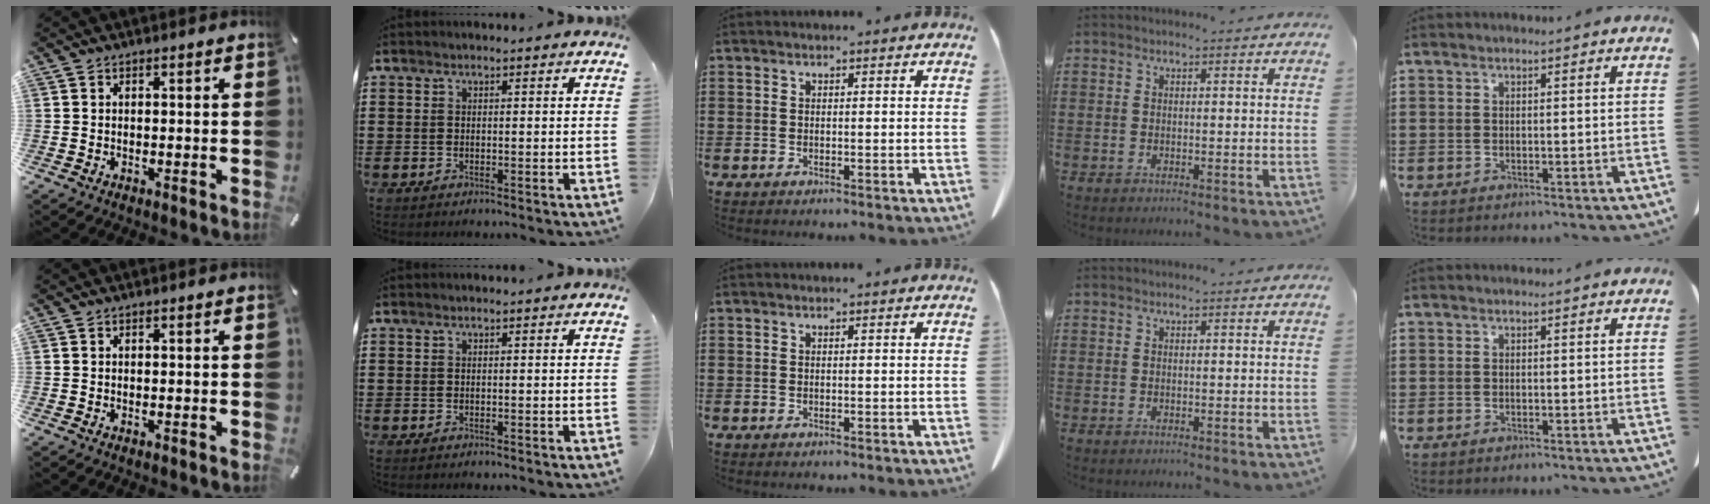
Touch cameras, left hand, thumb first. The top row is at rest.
{}